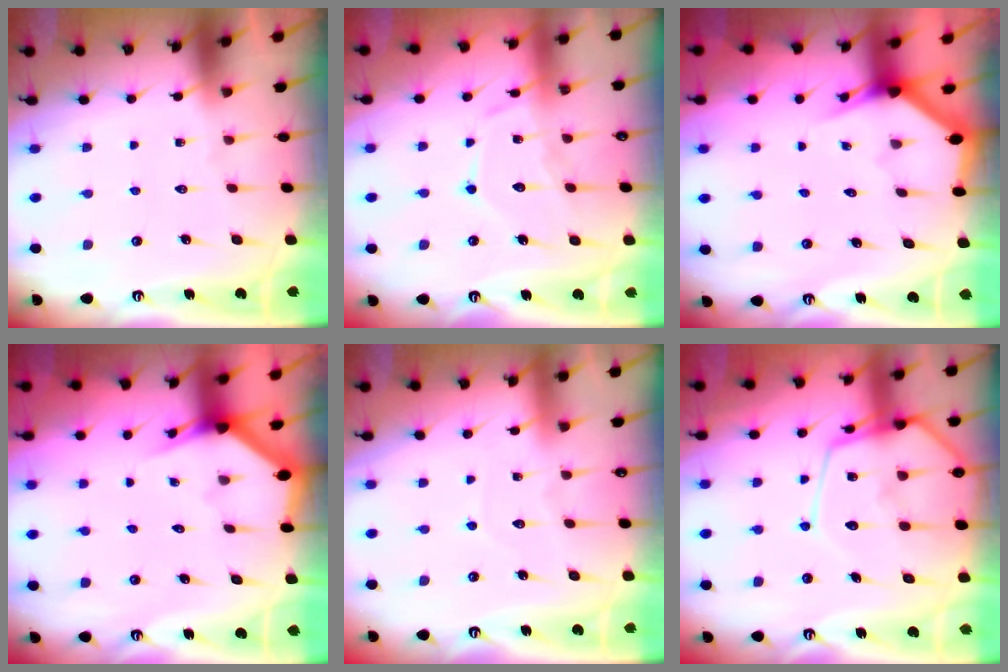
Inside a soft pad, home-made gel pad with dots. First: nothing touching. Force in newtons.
{"total": 11.5, "press": 11.5, "slide": 0.9}
{"total": 3.0, "press": 3.0, "slide": 0.1}
{"total": 2.8, "press": 2.8, "slide": 0.1}
{"total": 2.5, "press": 2.5, "slide": 0.2}
{"total": 16.6, "press": 16.5, "slide": 1.5}